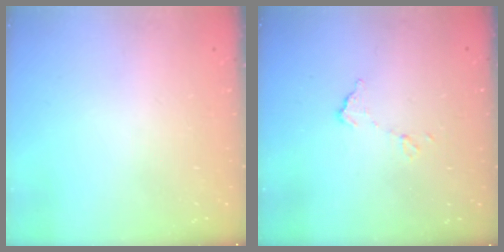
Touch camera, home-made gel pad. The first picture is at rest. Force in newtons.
{"total": 6.3, "press": 6.3, "slide": 0.4}